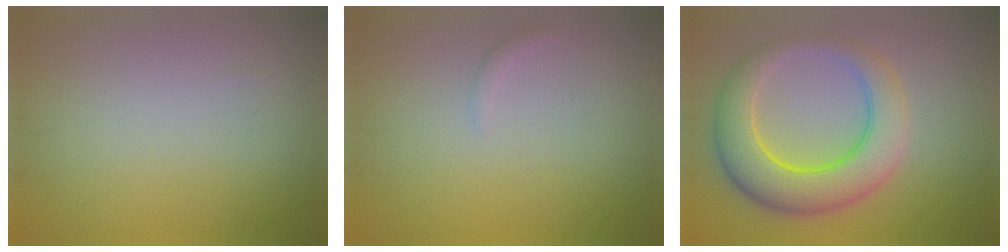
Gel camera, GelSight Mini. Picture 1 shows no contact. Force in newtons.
{"total": 0.6, "press": 0.6, "slide": 0.1}
{"total": 7.6, "press": 7.6, "slide": 0.2}